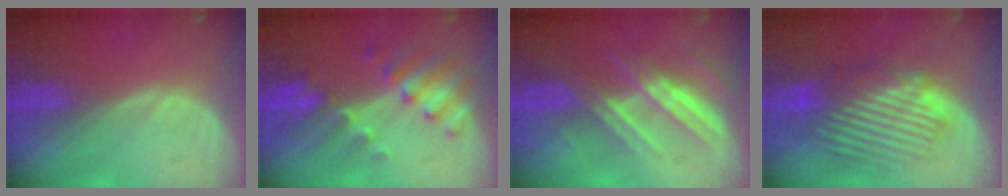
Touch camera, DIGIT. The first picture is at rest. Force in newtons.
{"total": 7.7, "press": 6.8, "slide": 3.5}
{"total": 7.5, "press": 6.7, "slide": 3.3}
{"total": 8.9, "press": 8.6, "slide": 2.3}